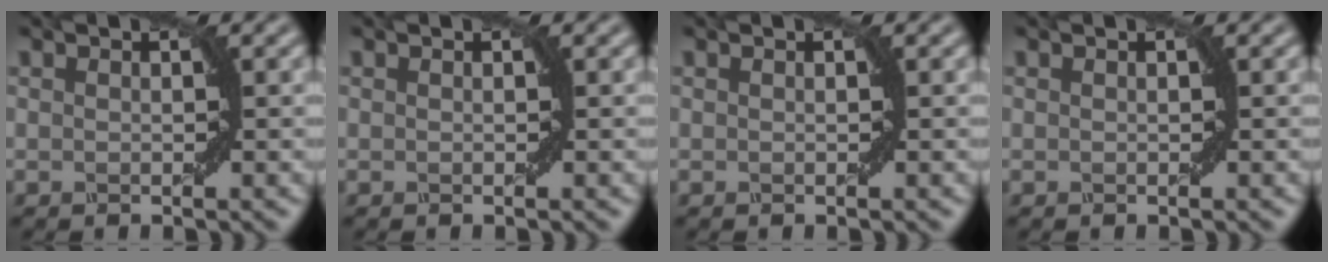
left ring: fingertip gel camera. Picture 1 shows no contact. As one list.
[{"total": 0.0}, {"total": 0.0}, {"total": 0.0}]